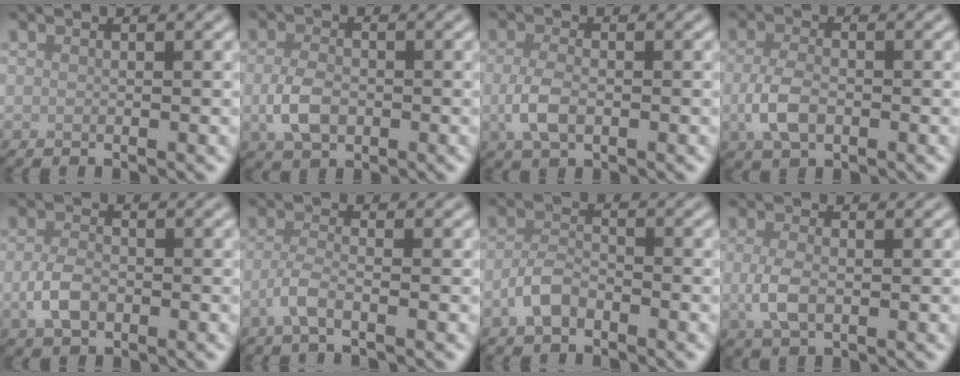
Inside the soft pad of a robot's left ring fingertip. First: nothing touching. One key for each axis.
{"total": 3.2, "fx": -0.6, "fy": 2.2, "fz": 2.3, "tx": -0.048, "ty": -0.003, "tz": -0.013}
{"total": 3.0, "fx": -0.6, "fy": 1.6, "fz": 2.4, "tx": -0.054, "ty": -0.004, "tz": -0.013}
{"total": 3.3, "fx": -0.8, "fy": 2.0, "fz": 2.5, "tx": -0.055, "ty": -0.005, "tz": -0.017}
{"total": 2.7, "fx": -0.8, "fy": 1.7, "fz": 2.0, "tx": -0.041, "ty": -0.001, "tz": -0.018}
{"total": 2.1, "fx": -1.1, "fy": 0.5, "fz": 1.7, "tx": -0.037, "ty": 0.000, "tz": -0.029}
{"total": 2.6, "fx": -1.6, "fy": 1.3, "fz": 1.5, "tx": -0.030, "ty": 0.007, "tz": -0.038}
{"total": 2.9, "fx": -0.3, "fy": 1.6, "fz": 2.4, "tx": -0.059, "ty": -0.005, "tz": -0.004}